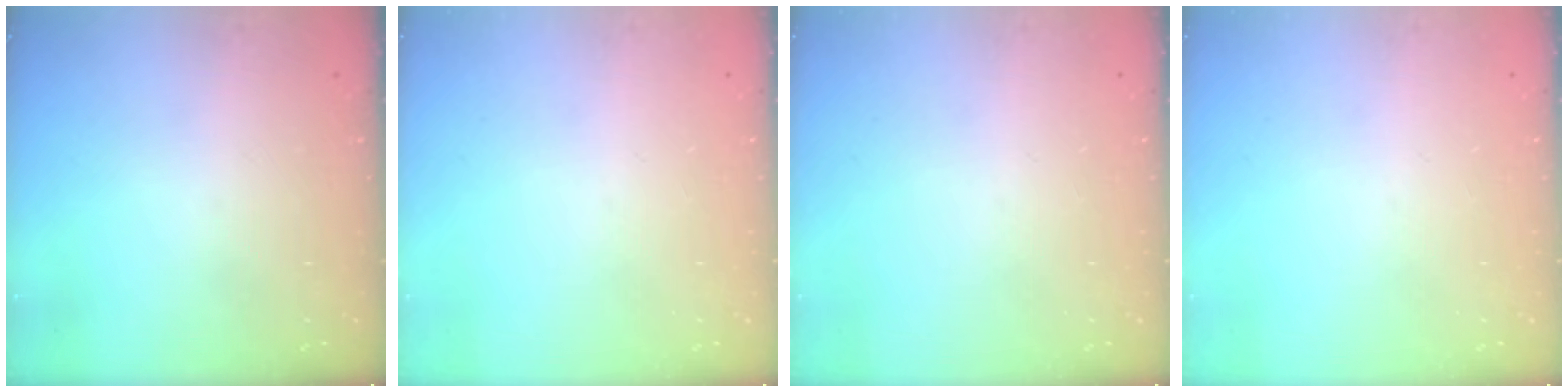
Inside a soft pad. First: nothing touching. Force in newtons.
{"total": 0.0}
{"total": 0.0}
{"total": 0.0}